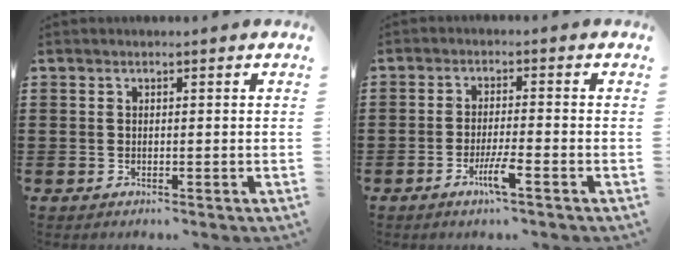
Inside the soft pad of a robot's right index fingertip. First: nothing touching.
{"total": 4.6, "force": [-2.4, 0.2, 3.9], "torque": [-0.077, -0.012, -0.045]}